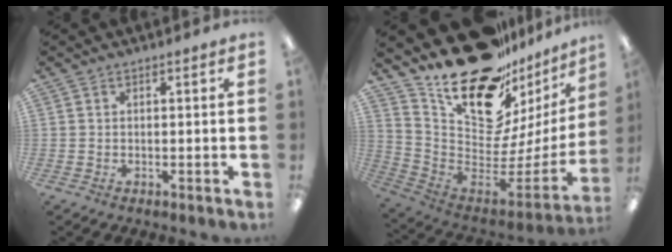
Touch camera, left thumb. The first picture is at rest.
{"total": 25.9, "force": [18.5, 12.1, 13.5], "torque": [-0.201, -0.137, 0.347]}